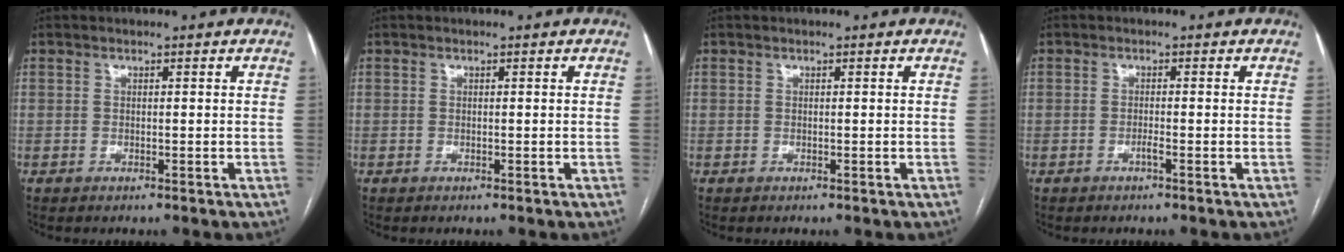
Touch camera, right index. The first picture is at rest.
{"total": 0.0}
{"total": 0.0}
{"total": 1.0, "force": [-0.5, -0.1, 0.8], "torque": [-0.016, 0.000, -0.010]}